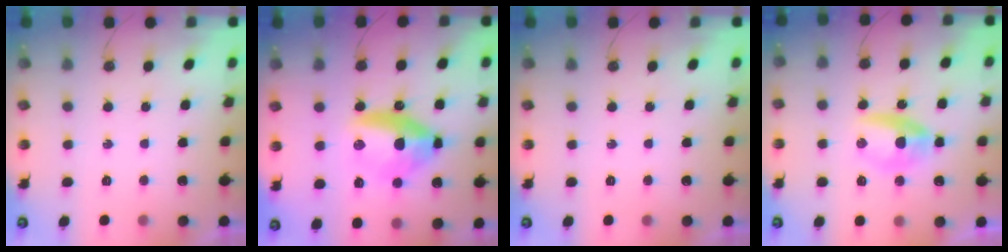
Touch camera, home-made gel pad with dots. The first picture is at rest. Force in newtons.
{"total": 11.2, "press": 11.0, "slide": 1.7}
{"total": 0.0}
{"total": 7.4, "press": 7.3, "slide": 1.1}